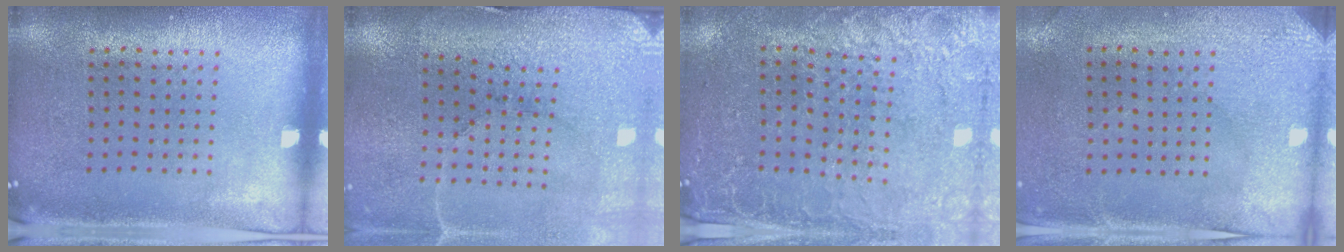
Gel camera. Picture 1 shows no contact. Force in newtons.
{"total": 3.4, "press": 3.4, "slide": 0.3}
{"total": 3.1, "press": 2.9, "slide": 0.9}
{"total": 3.0, "press": 2.5, "slide": 1.7}